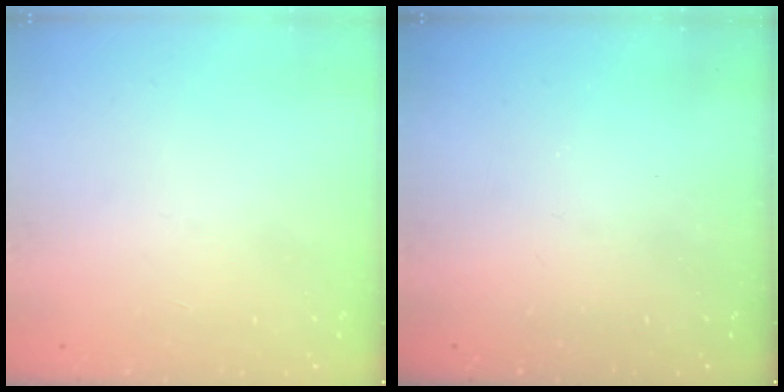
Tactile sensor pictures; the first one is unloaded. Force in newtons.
{"total": 0.0}